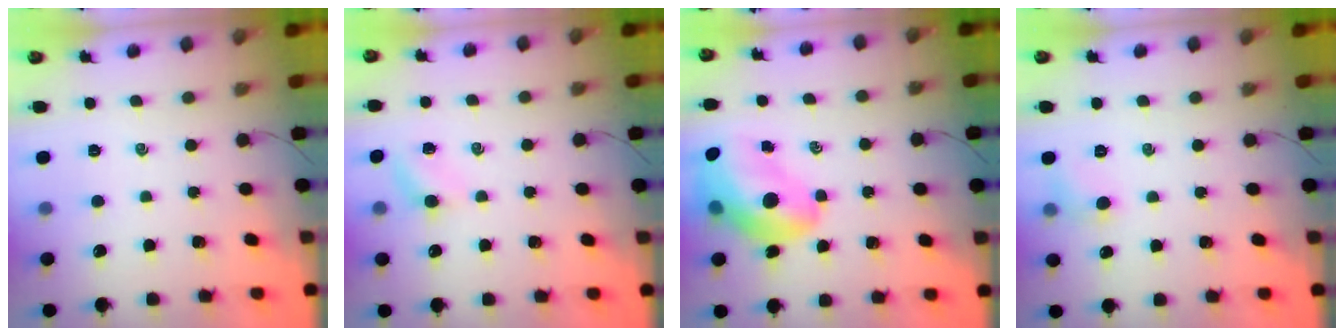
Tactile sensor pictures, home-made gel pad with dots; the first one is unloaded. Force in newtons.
{"total": 5.3, "press": 5.1, "slide": 1.3}
{"total": 16.2, "press": 15.6, "slide": 4.5}
{"total": 5.1, "press": 4.9, "slide": 1.3}